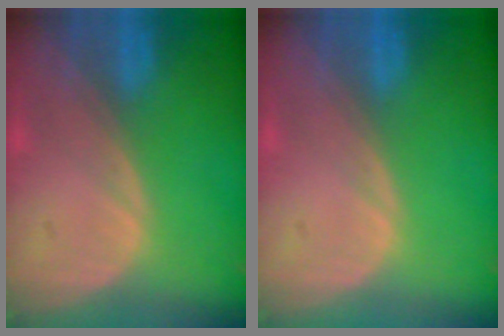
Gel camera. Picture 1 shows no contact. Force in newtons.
{"total": 0.0}